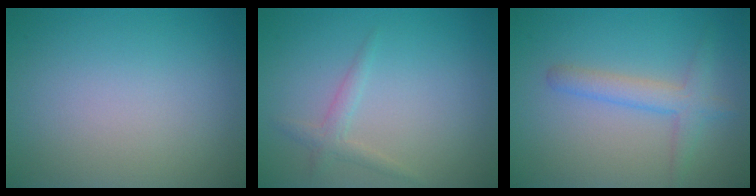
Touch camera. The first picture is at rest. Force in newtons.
{"total": 1.5, "press": 1.5, "slide": 0.1}
{"total": 2.8, "press": 2.8, "slide": 0.2}